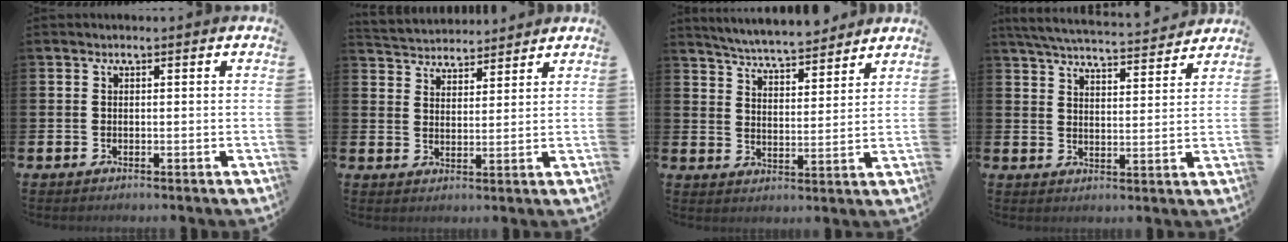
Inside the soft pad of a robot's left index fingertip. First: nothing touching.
{"total": 4.2, "force": [4.1, 0.9, -0.4], "torque": [-0.010, -0.022, 0.074]}
{"total": 5.8, "force": [5.7, 0.3, 0.9], "torque": [-0.039, -0.036, 0.101]}
{"total": 5.7, "force": [5.6, 0.5, 1.2], "torque": [-0.037, -0.042, 0.097]}